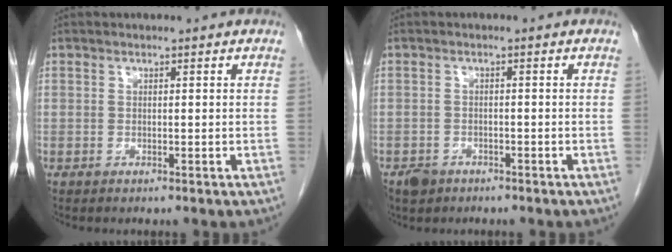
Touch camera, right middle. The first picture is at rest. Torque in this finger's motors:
{"motor_torque": [0.01, 0.01, 0.00, 0.00]}